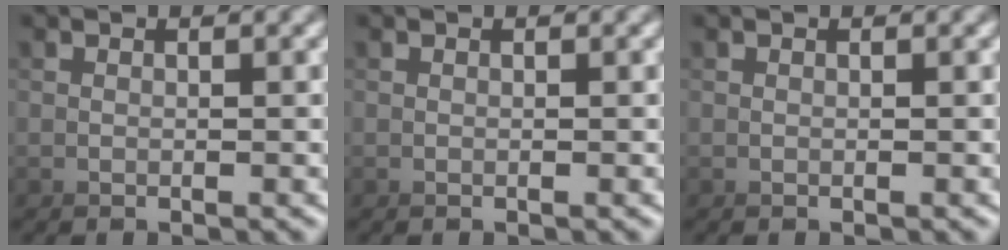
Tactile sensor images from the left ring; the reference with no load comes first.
{"total": 0.0}
{"total": 0.0}